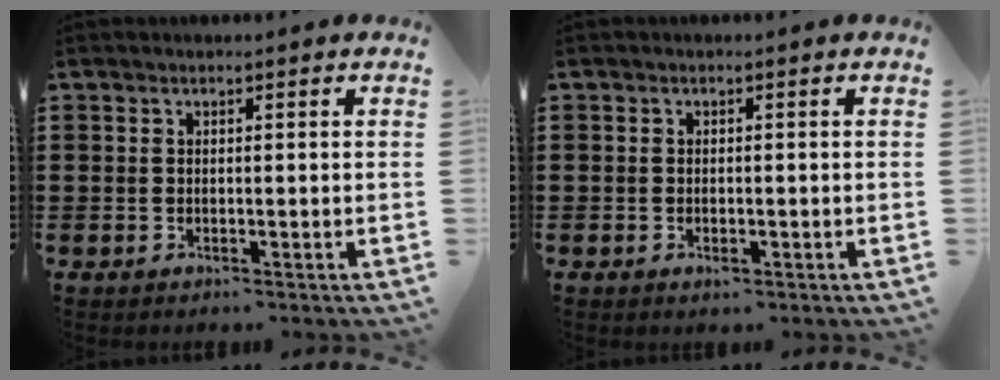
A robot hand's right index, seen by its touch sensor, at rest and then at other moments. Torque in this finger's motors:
{"motor_torque": [-0.03, 0.51, 0.05, 0.00]}